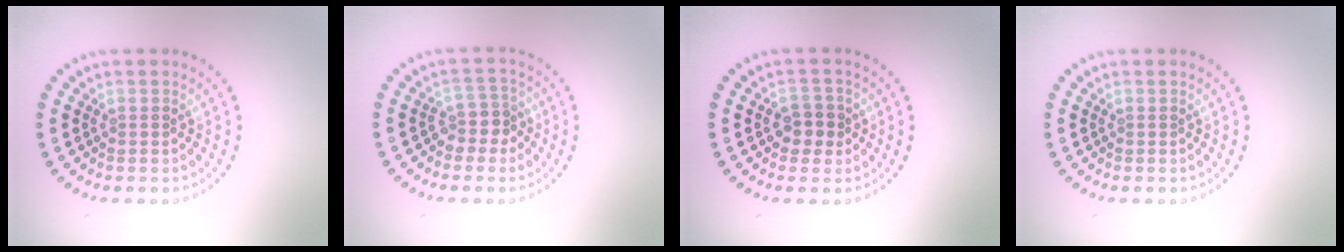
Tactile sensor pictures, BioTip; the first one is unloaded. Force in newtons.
{"total": 2.2, "press": 1.7, "slide": 1.4}
{"total": 2.1, "press": 2.0, "slide": 0.6}
{"total": 0.0}